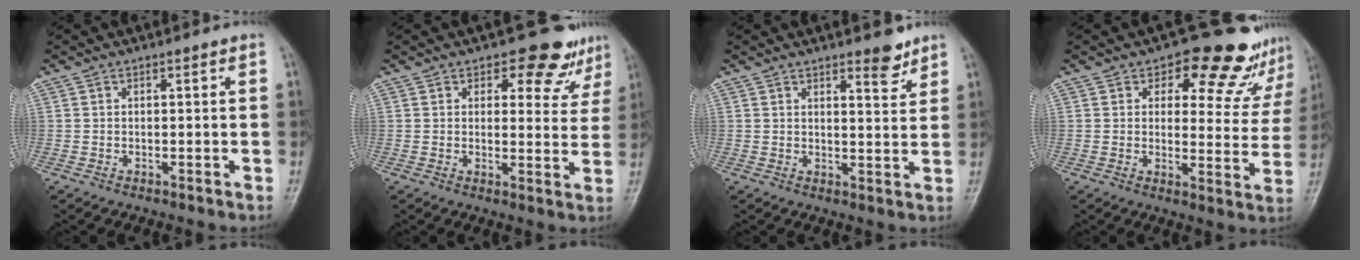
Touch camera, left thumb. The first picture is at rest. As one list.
[{"total": 8.9, "force": [6.8, 4.7, 3.4], "torque": [0.004, -0.040, 0.070]}, {"total": 4.6, "force": [3.4, 1.4, 2.8], "torque": [-0.025, -0.026, 0.046]}, {"total": 14.4, "force": [11.6, 6.7, 5.4], "torque": [-0.001, -0.078, 0.123]}]